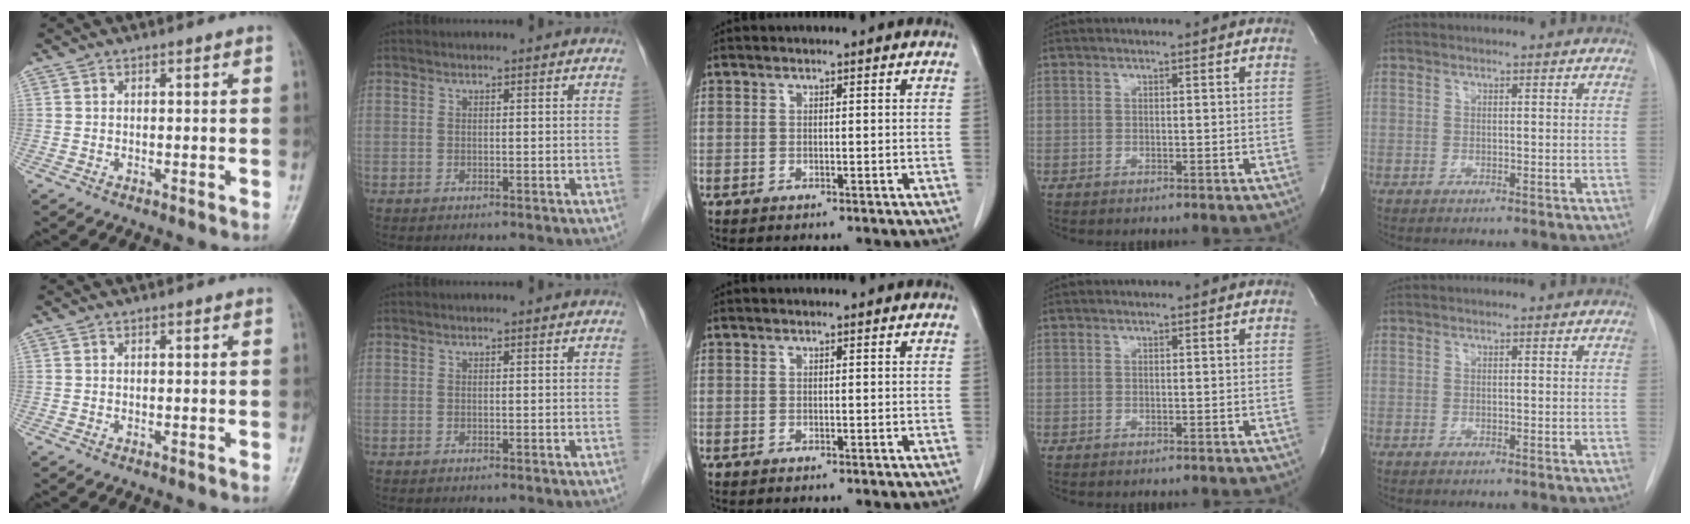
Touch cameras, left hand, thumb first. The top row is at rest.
{}